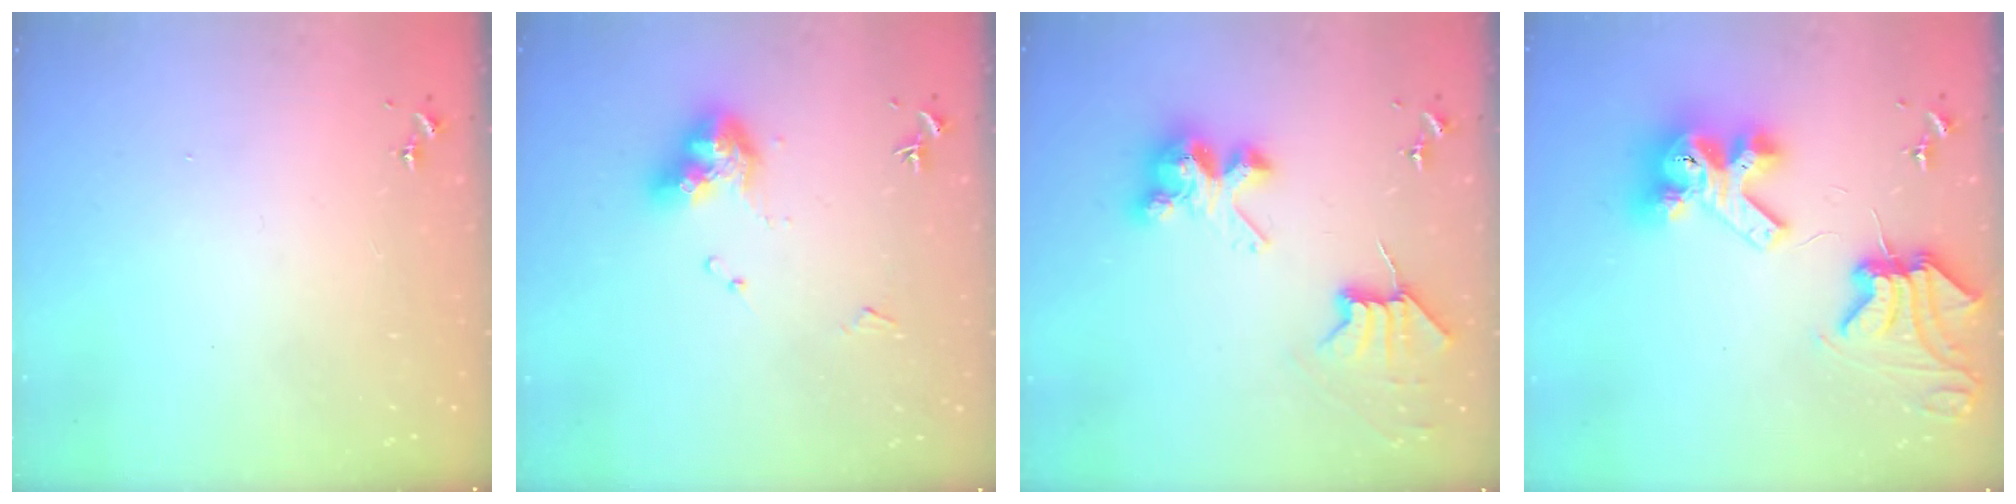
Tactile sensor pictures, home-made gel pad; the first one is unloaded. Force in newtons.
{"total": 11.1, "press": 11.1, "slide": 1.0}
{"total": 8.2, "press": 8.2, "slide": 1.0}
{"total": 13.1, "press": 13.0, "slide": 1.7}